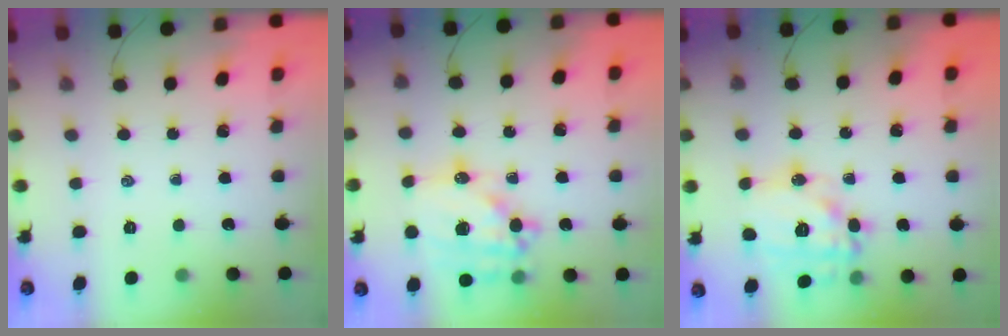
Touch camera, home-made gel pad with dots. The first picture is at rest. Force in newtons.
{"total": 19.5, "press": 19.1, "slide": 3.9}
{"total": 15.8, "press": 15.8, "slide": 0.6}